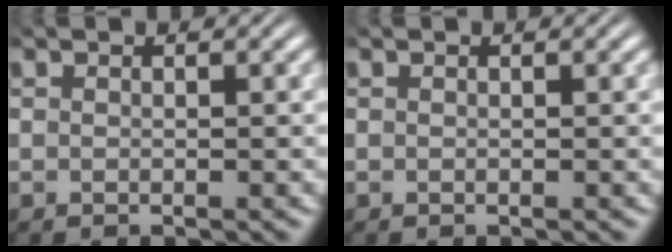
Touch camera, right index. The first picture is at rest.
{"total": 0.0}